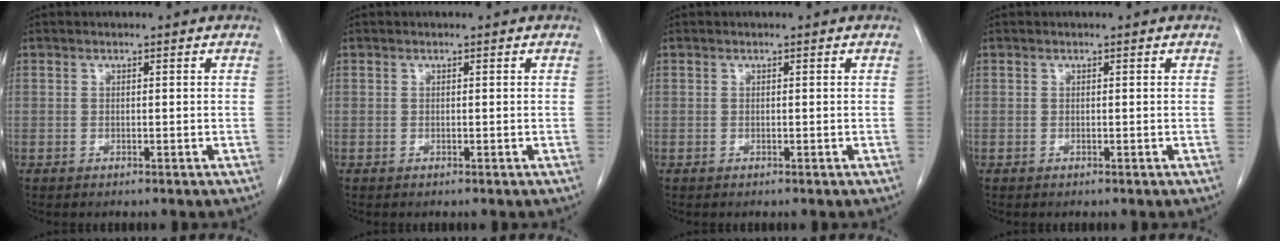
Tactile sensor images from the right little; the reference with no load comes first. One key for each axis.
{"total": 0.0}
{"total": 0.0}
{"total": 0.0}